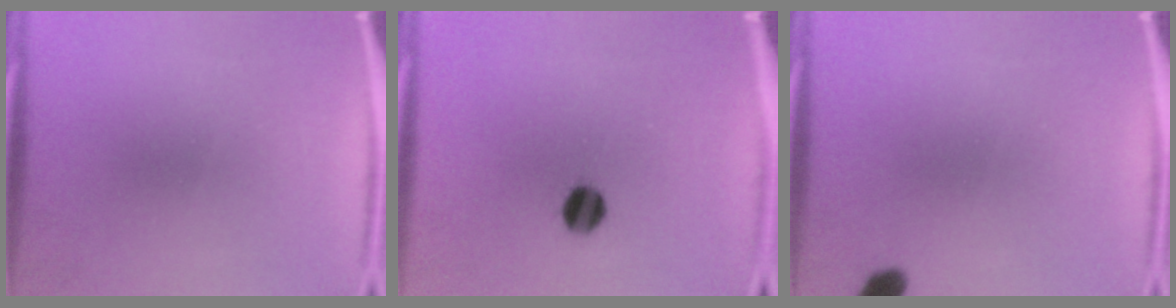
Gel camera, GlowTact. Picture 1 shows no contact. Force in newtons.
{"total": 6.0}
{"total": 2.7}